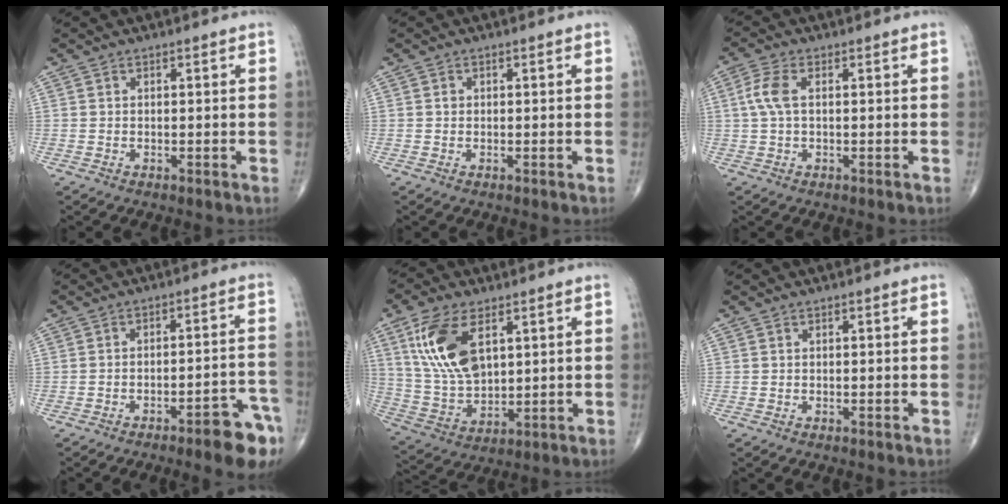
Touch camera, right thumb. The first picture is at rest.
{"total": 0.5, "force": [0.0, 0.5, 0.2], "torque": [0.000, 0.002, 0.000]}
{"total": 4.5, "force": [0.6, 2.2, 3.8], "torque": [-0.106, 0.013, 0.009]}
{"total": 9.5, "force": [-6.0, 2.1, 7.1], "torque": [-0.076, 0.050, -0.074]}
{"total": 14.4, "force": [5.6, 7.6, 10.8], "torque": [-0.210, -0.020, 0.120]}
{"total": 0.0}